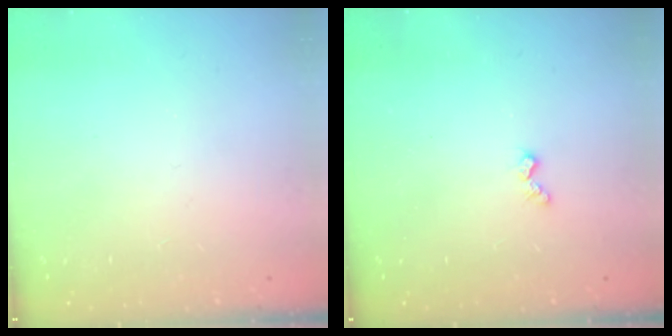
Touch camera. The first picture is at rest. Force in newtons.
{"total": 3.9, "press": 3.9, "slide": 0.6}